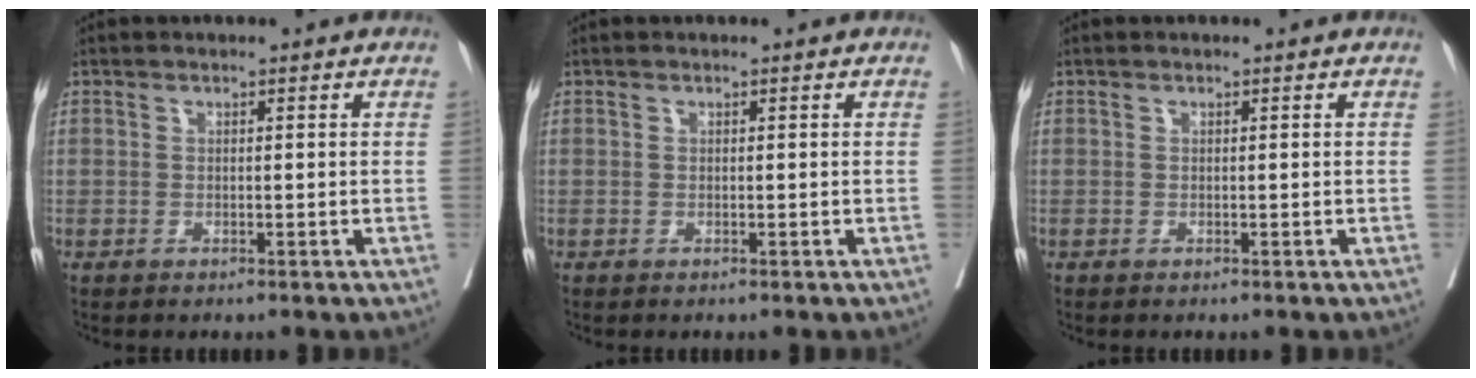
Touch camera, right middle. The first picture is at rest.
{"total": 0.0}
{"total": 0.0}